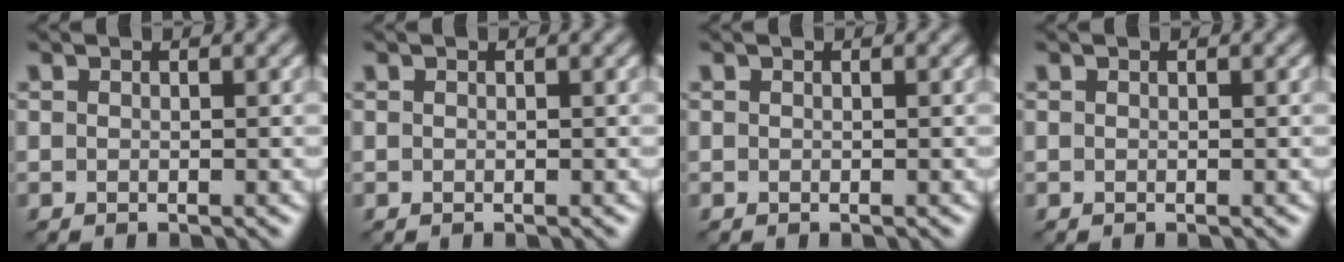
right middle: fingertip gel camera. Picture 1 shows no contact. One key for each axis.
{"total": 0.0}
{"total": 0.0}
{"total": 0.0}